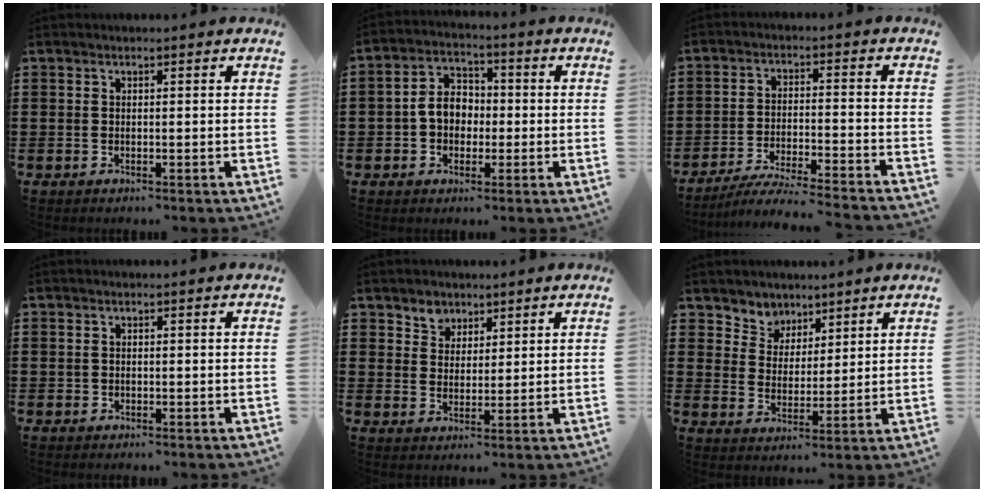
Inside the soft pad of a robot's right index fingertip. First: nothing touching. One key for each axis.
{"total": 5.6, "fx": -0.8, "fy": 4.4, "fz": 3.4, "tx": -0.080, "ty": 0.011, "tz": -0.018}
{"total": 5.3, "fx": -5.0, "fy": -0.3, "fz": 1.8, "tx": -0.046, "ty": -0.015, "tz": -0.102}
{"total": 0.6, "fx": 0.0, "fy": 0.5, "fz": 0.1, "tx": -0.004, "ty": 0.004, "tz": -0.001}
{"total": 3.8, "fx": 2.6, "fy": 2.8, "fz": -0.1, "tx": -0.017, "ty": 0.008, "tz": 0.048}
{"total": 5.0, "fx": 3.8, "fy": 3.0, "fz": -0.9, "tx": -0.013, "ty": -0.013, "tz": 0.070}